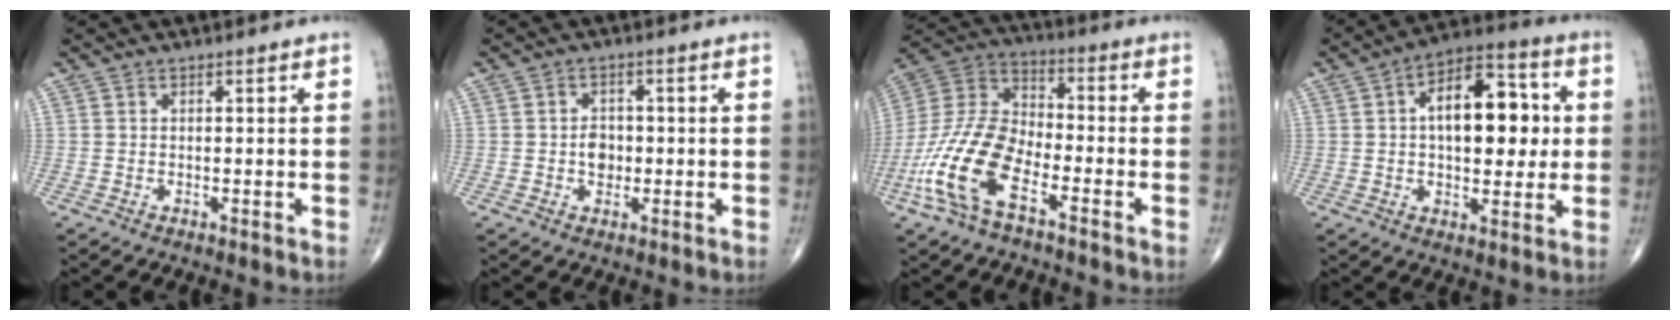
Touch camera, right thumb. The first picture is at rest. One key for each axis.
{"total": 3.4, "fx": -0.4, "fy": 2.6, "fz": 2.1, "tx": -0.017, "ty": 0.005, "tz": -0.009}
{"total": 16.4, "fx": -7.4, "fy": 7.3, "fz": 12.7, "tx": -0.268, "ty": 0.040, "tz": -0.150}
{"total": 16.2, "fx": 2.1, "fy": 8.7, "fz": 13.6, "tx": -0.163, "ty": 0.017, "tz": 0.026}